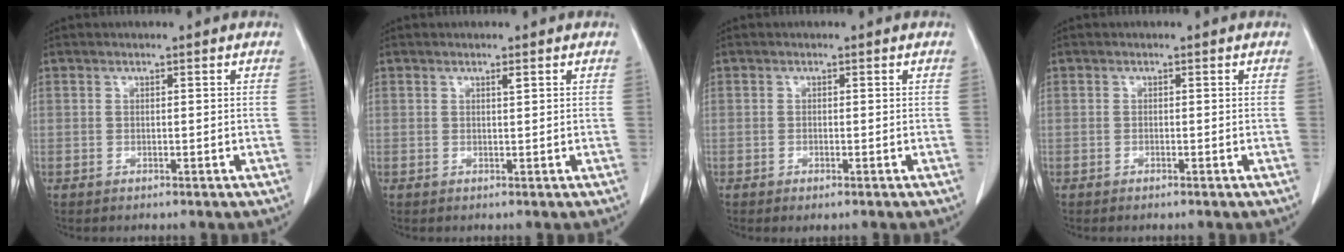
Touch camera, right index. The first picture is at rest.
{"total": 0.7, "force": [0.4, 0.0, 0.5], "torque": [-0.008, -0.002, 0.007]}
{"total": 0.7, "force": [-0.4, 0.2, 0.6], "torque": [-0.013, -0.003, -0.004]}
{"total": 0.0}